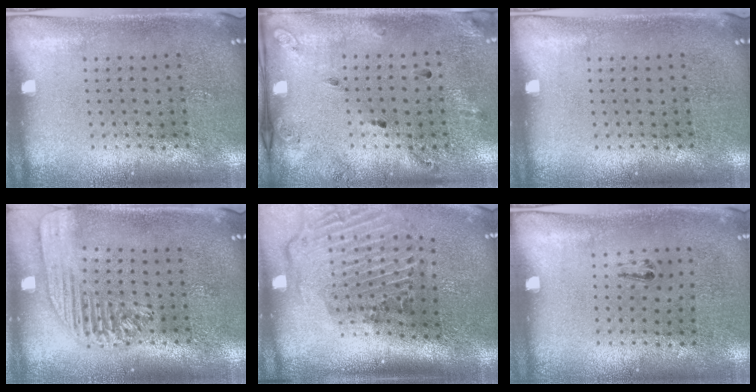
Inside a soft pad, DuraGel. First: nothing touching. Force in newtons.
{"total": 1.8, "press": 1.2, "slide": 1.4}
{"total": 0.0}
{"total": 1.8, "press": 1.6, "slide": 0.8}
{"total": 2.9, "press": 2.0, "slide": 2.1}
{"total": 0.6, "press": 0.3, "slide": 0.6}